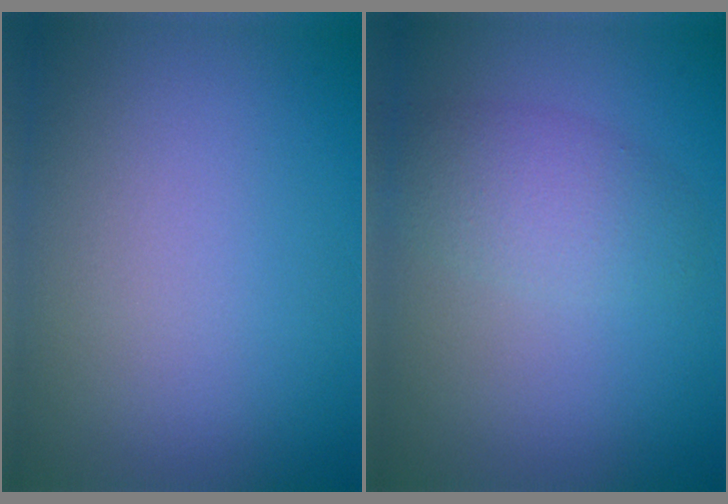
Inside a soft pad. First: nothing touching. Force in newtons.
{"total": 3.0, "press": 3.0, "slide": 0.1}